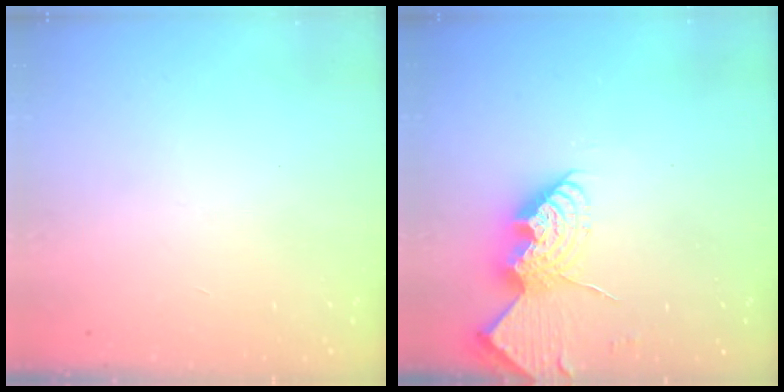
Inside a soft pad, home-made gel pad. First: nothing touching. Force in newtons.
{"total": 14.4, "press": 14.3, "slide": 1.2}